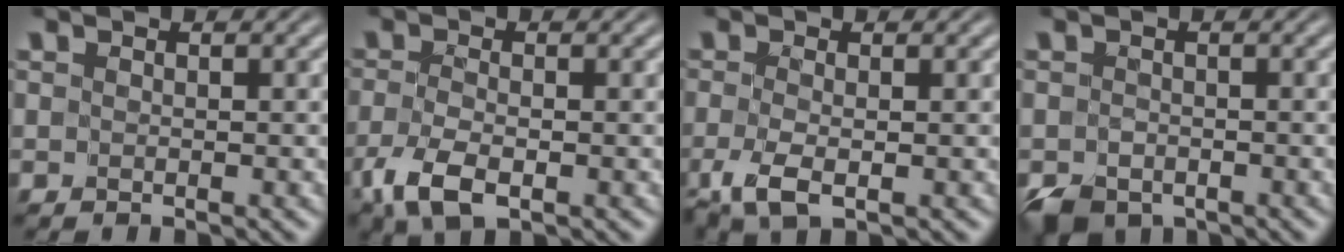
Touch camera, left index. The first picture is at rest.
{"total": 3.7, "force": [-2.0, 1.5, 2.7], "torque": [-0.070, -0.006, -0.042]}
{"total": 2.9, "force": [-1.3, 0.9, 2.4], "torque": [-0.062, -0.008, -0.028]}
{"total": 2.7, "force": [-2.1, 1.5, 0.8], "torque": [-0.012, -0.007, -0.041]}